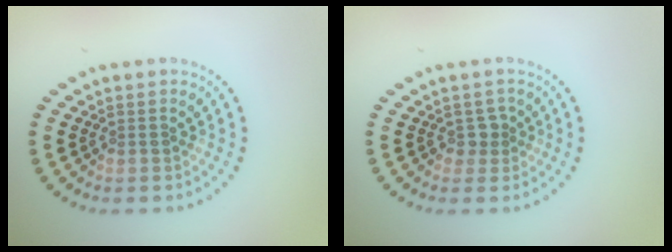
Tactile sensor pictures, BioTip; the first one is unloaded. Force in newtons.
{"total": 1.4, "press": 1.1, "slide": 0.9}